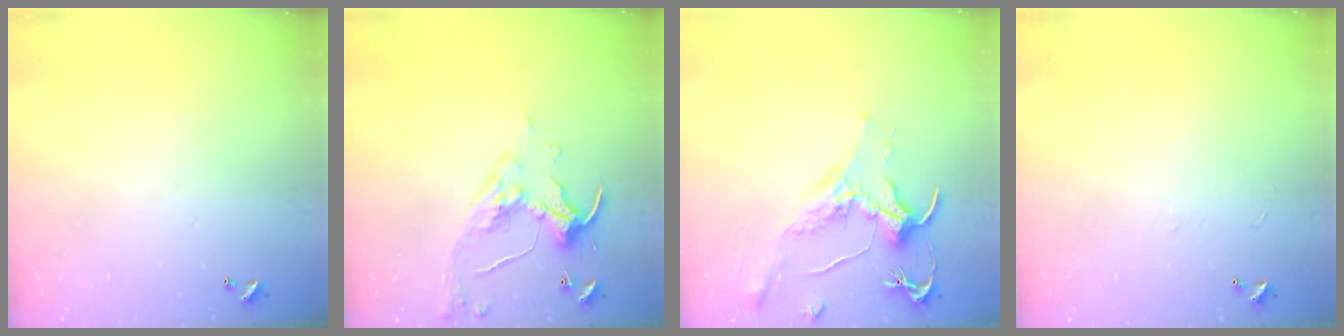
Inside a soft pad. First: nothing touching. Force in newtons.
{"total": 6.2, "press": 6.2, "slide": 0.7}
{"total": 1.6, "press": 1.5, "slide": 0.7}
{"total": 1.3, "press": 1.3, "slide": 0.4}